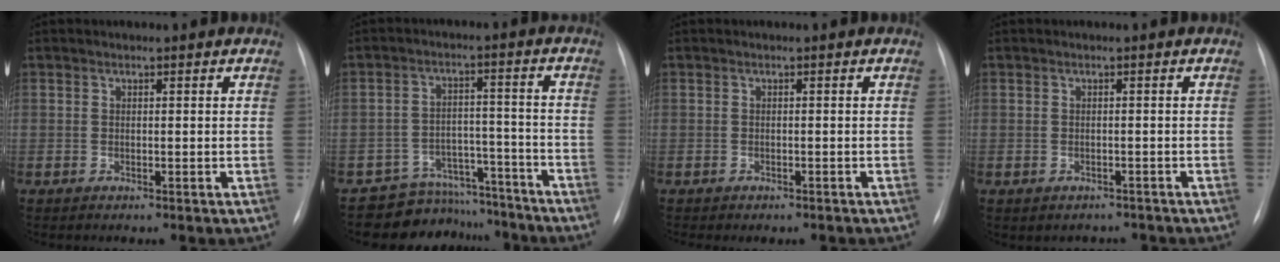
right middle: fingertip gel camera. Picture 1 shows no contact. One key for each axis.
{"total": 9.0, "fx": -8.1, "fy": 3.9, "fz": -1.1, "tx": 0.038, "ty": 0.059, "tz": -0.117}
{"total": 1.9, "fx": -1.6, "fy": 0.8, "fz": 0.7, "tx": -0.010, "ty": -0.002, "tz": -0.019}
{"total": 2.7, "fx": -2.2, "fy": 1.5, "fz": 0.2, "tx": -0.004, "ty": 0.011, "tz": -0.026}